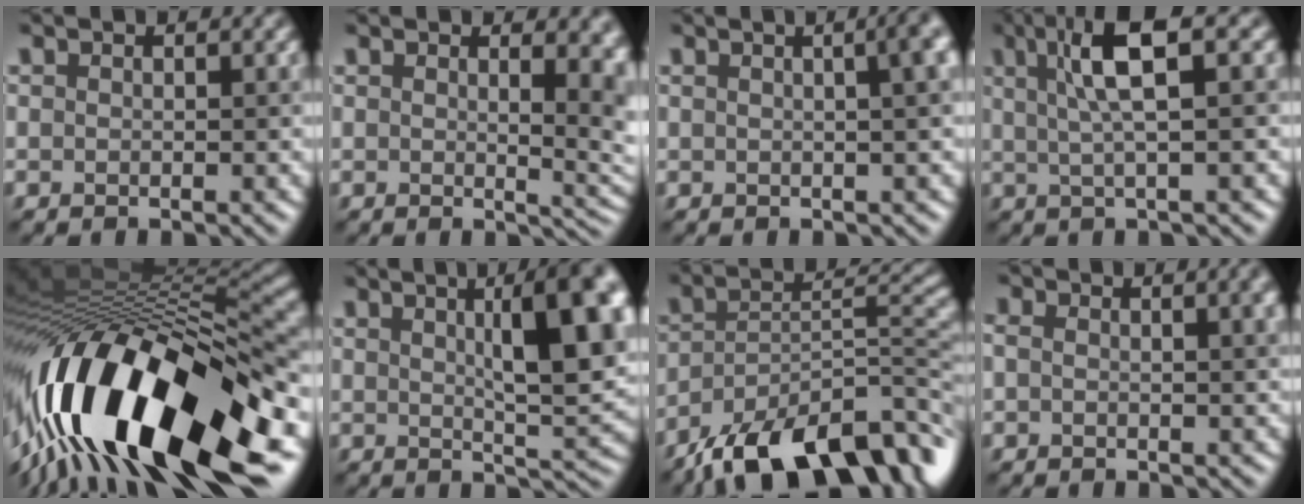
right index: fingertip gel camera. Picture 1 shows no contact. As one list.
[{"total": 8.5, "force": [1.8, 4.5, 7.0], "torque": [-0.016, 0.005, 0.021]}, {"total": 6.7, "force": [1.5, 3.1, 5.8], "torque": [-0.016, 0.047, -0.012]}, {"total": 5.7, "force": [1.9, 1.1, 5.3], "torque": [-0.088, 0.013, 0.032]}, {"total": 18.2, "force": [-7.0, 6.7, 15.4], "torque": [-0.264, 0.023, -0.130]}, {"total": 10.7, "force": [2.8, 3.0, 9.9], "torque": [-0.103, 0.011, 0.037]}, {"total": 14.0, "force": [-9.6, 5.0, 8.8], "torque": [-0.149, 0.009, -0.175]}, {"total": 4.9, "force": [1.1, 2.6, 3.9], "torque": [-0.023, 0.027, -0.023]}]